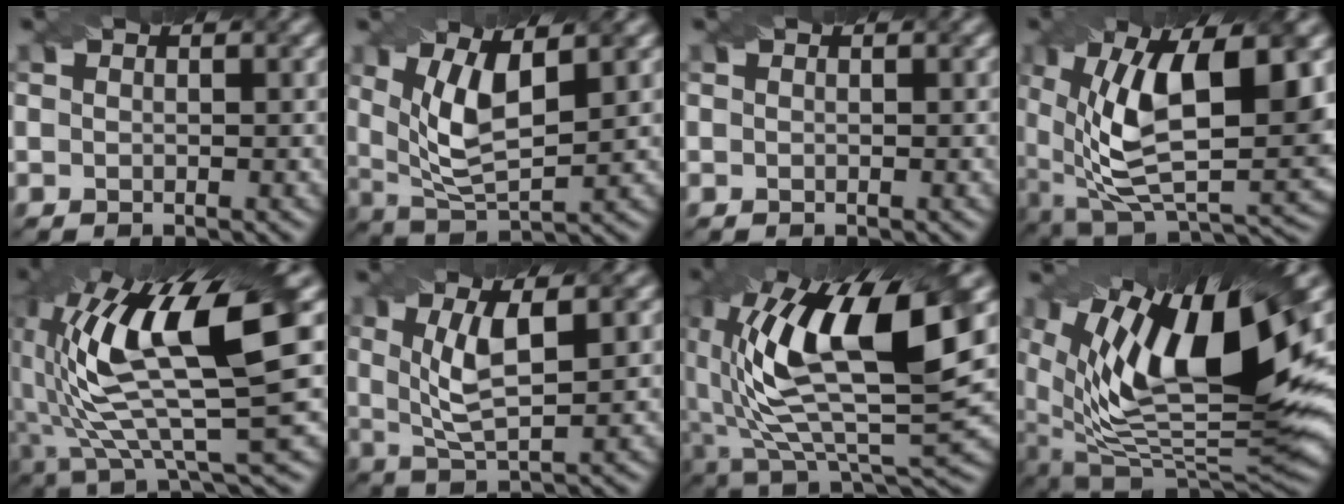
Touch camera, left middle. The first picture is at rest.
{"total": 6.4, "force": [1.8, 2.5, 5.7], "torque": [-0.119, -0.005, 0.037]}
{"total": 0.0}
{"total": 13.5, "force": [2.6, 6.2, 11.7], "torque": [-0.210, -0.008, 0.043]}
{"total": 13.8, "force": [3.3, 3.7, 12.8], "torque": [-0.241, 0.001, 0.067]}
{"total": 5.3, "force": [1.2, 1.6, 4.9], "torque": [-0.101, 0.001, 0.027]}
{"total": 14.2, "force": [3.5, 5.7, 12.5], "torque": [-0.241, -0.002, 0.063]}
{"total": 15.6, "force": [6.0, 5.8, 13.2], "torque": [-0.241, 0.004, 0.099]}